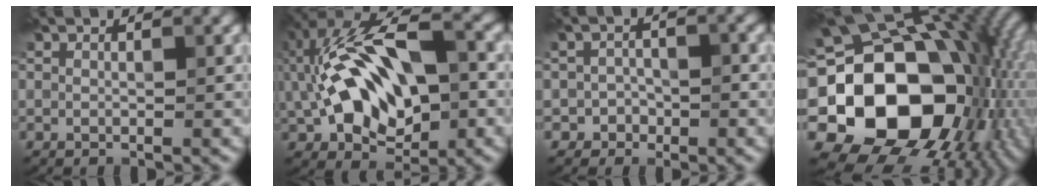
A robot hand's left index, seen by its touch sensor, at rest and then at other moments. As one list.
[{"total": 13.2, "force": [1.7, 7.2, 11.0], "torque": [-0.186, 0.018, 0.027]}, {"total": 2.0, "force": [-1.1, 1.6, 0.3], "torque": [0.004, 0.008, -0.022]}, {"total": 20.9, "force": [-0.9, 16.3, 13.1], "torque": [-0.255, -0.019, 0.005]}]